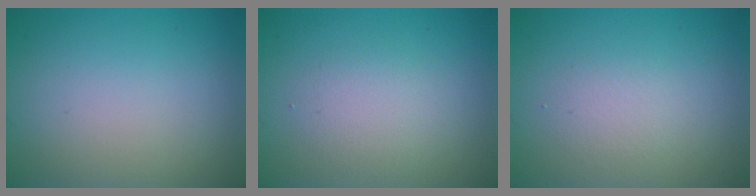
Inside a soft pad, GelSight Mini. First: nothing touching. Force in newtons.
{"total": 2.2, "press": 2.1, "slide": 0.2}
{"total": 1.5, "press": 1.5, "slide": 0.1}